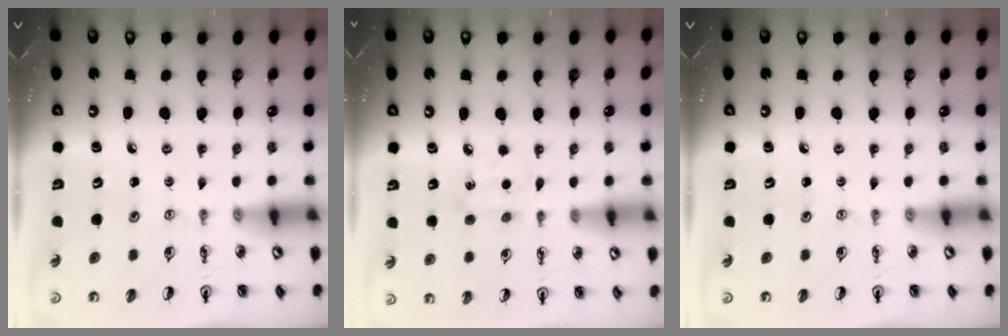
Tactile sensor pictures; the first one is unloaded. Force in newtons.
{"total": 5.2, "press": 5.1, "slide": 0.5}
{"total": 0.0}